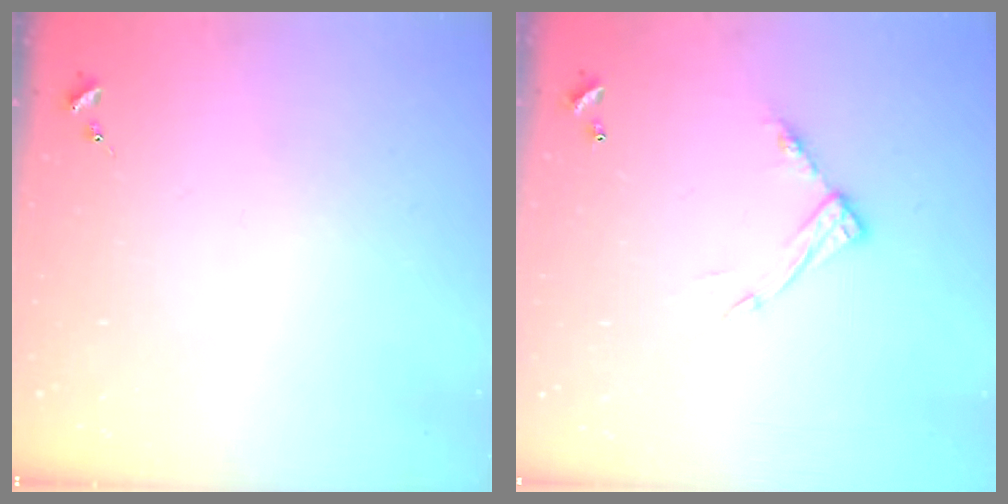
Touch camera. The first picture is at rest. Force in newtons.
{"total": 9.4, "press": 9.4, "slide": 0.5}